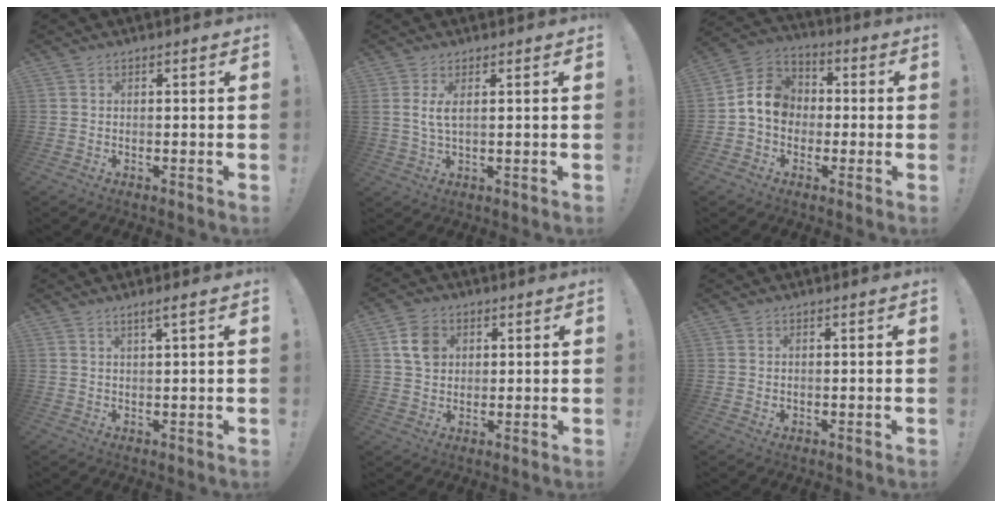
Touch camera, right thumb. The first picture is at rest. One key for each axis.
{"total": 4.2, "fx": 1.6, "fy": 1.3, "fz": 3.7, "tx": -0.064, "ty": -0.004, "tz": 0.027}
{"total": 11.0, "fx": -0.6, "fy": 9.4, "fz": 5.8, "tx": -0.083, "ty": 0.019, "tz": -0.003}
{"total": 2.6, "fx": 1.6, "fy": -0.1, "fz": 2.1, "tx": -0.038, "ty": -0.003, "tz": 0.026}
{"total": 8.0, "fx": 2.5, "fy": 6.4, "fz": 4.2, "tx": -0.058, "ty": 0.007, "tz": 0.050}
{"total": 1.0, "fx": 0.5, "fy": 0.9, "fz": 0.0, "tx": 0.004, "ty": 0.000, "tz": 0.007}